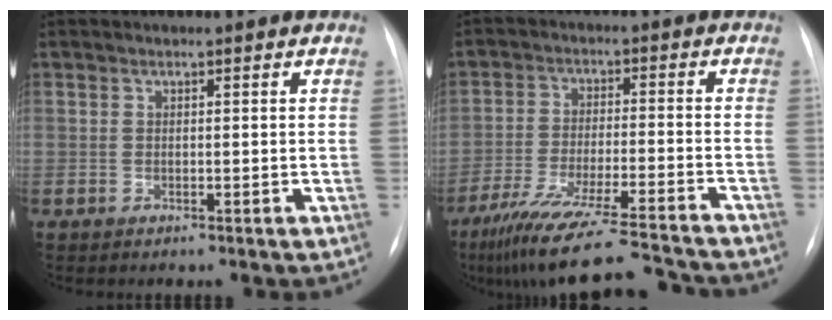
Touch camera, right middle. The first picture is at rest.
{"total": 19.3, "force": [-17.0, 0.6, 9.1], "torque": [-0.145, -0.037, -0.264]}